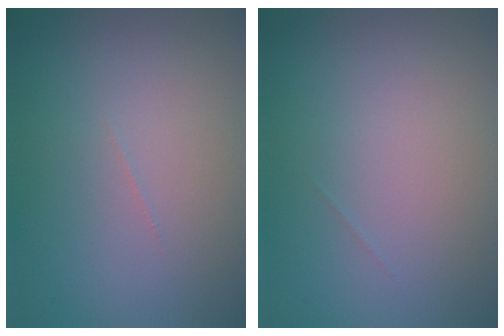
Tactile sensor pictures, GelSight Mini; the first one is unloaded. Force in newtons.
{"total": 0.0}